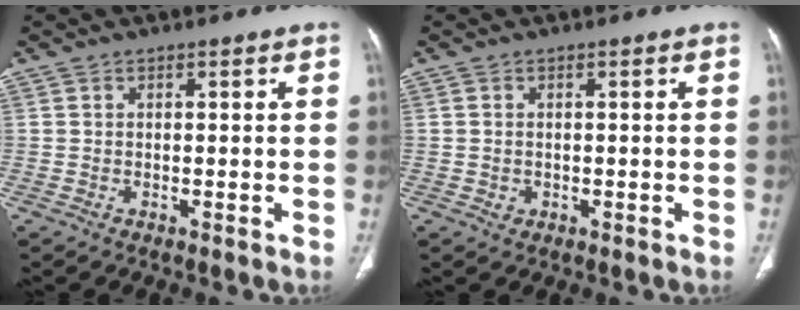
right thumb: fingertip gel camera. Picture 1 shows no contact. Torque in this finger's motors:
{"motor_torque": [0.02, 0.30, -0.31, 0.23, 0.04]}